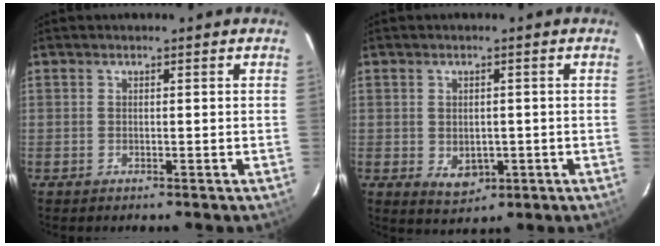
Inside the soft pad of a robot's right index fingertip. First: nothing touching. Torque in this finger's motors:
{"motor_torque": [0.63, 0.08, 0.19, 0.05]}